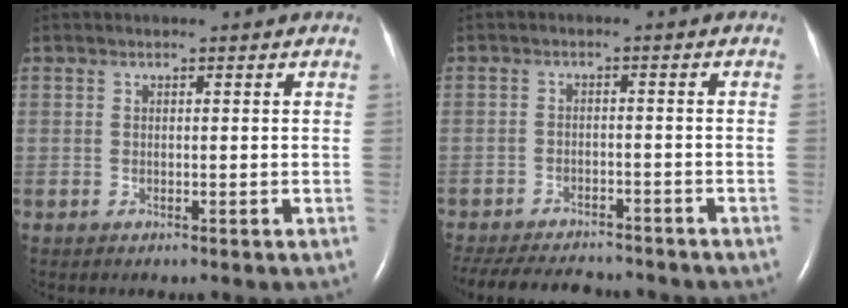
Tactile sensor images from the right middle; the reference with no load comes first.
{"total": 14.7, "force": [-12.9, 4.3, 5.5], "torque": [-0.135, -0.015, -0.180]}